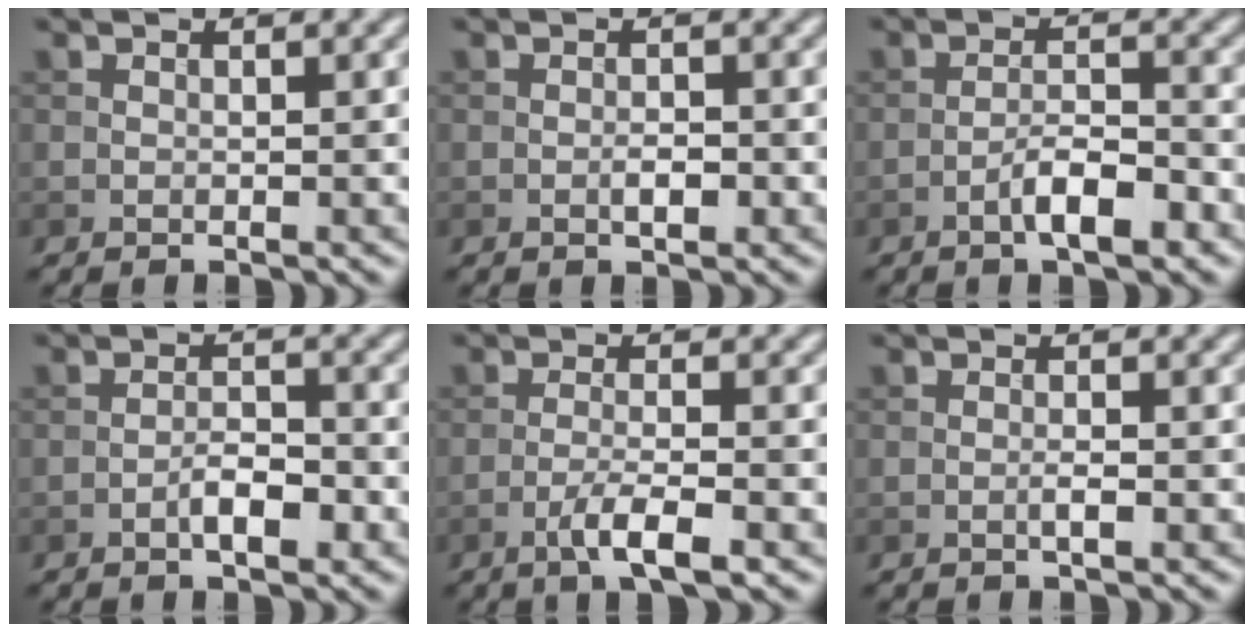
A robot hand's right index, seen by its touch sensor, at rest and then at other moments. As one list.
[{"total": 1.5, "force": [-0.5, 0.5, 1.3], "torque": [-0.022, 0.000, -0.010]}, {"total": 3.7, "force": [-2.1, 1.0, 2.9], "torque": [-0.051, 0.010, -0.039]}, {"total": 2.7, "force": [-1.3, 1.0, 2.2], "torque": [-0.035, 0.005, -0.025]}, {"total": 3.4, "force": [-1.8, 0.5, 2.8], "torque": [-0.053, 0.005, -0.040]}, {"total": 1.0, "force": [-0.4, 0.1, 0.9], "torque": [-0.016, 0.000, -0.008]}]